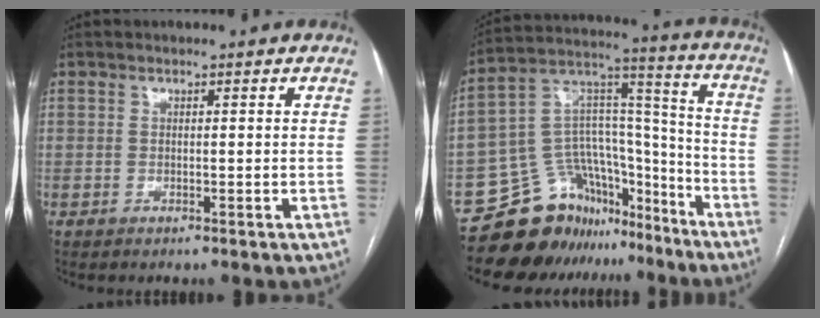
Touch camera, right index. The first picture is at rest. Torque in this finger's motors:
{"motor_torque": [-0.17, -0.30, -0.56, -0.21]}